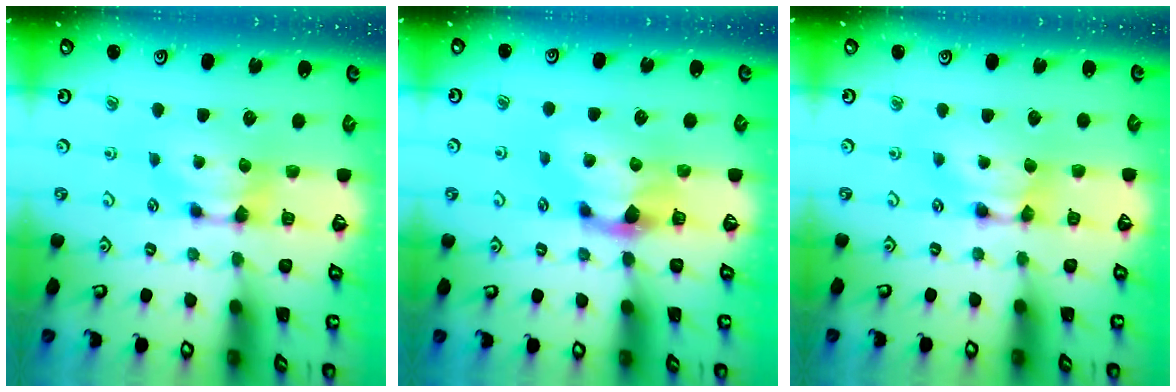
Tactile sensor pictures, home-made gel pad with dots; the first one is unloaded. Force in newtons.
{"total": 1.9, "press": 1.4, "slide": 1.2}
{"total": 1.8, "press": 1.8, "slide": 0.2}